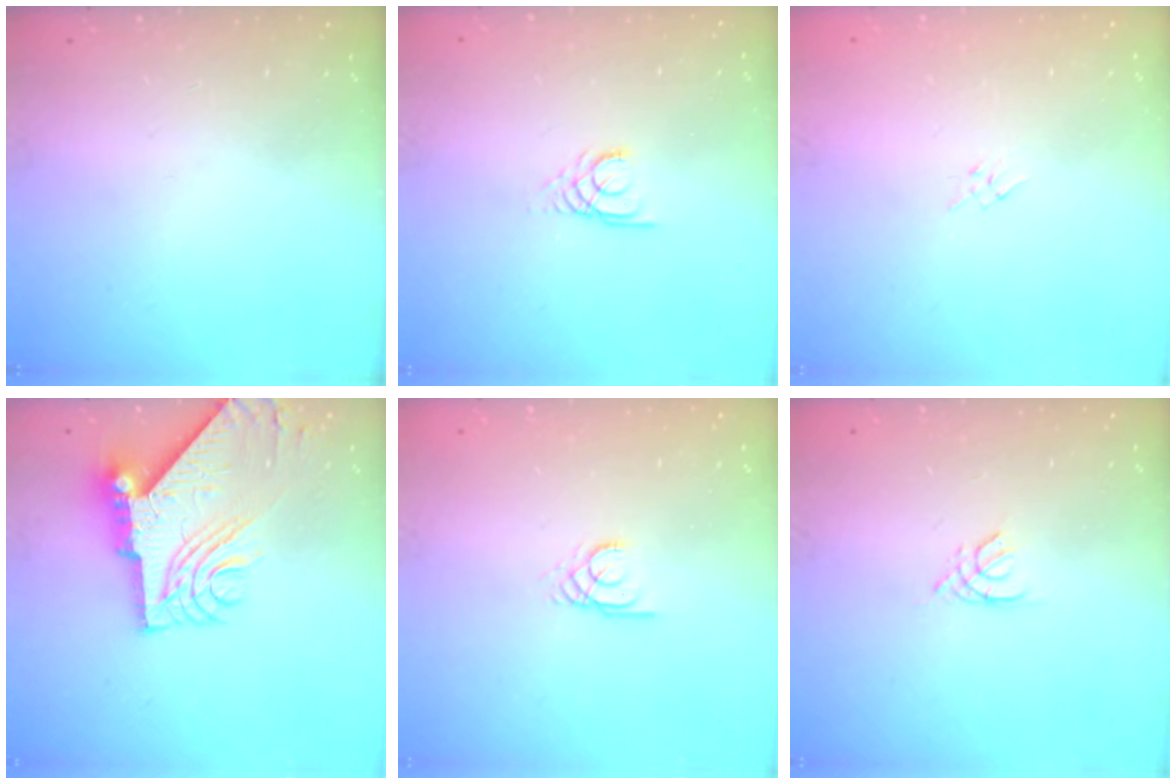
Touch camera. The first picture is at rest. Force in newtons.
{"total": 2.2, "press": 2.2, "slide": 0.2}
{"total": 1.6, "press": 1.6, "slide": 0.4}
{"total": 15.5, "press": 15.4, "slide": 1.8}
{"total": 2.1, "press": 2.1, "slide": 0.2}
{"total": 1.4, "press": 1.4, "slide": 0.4}